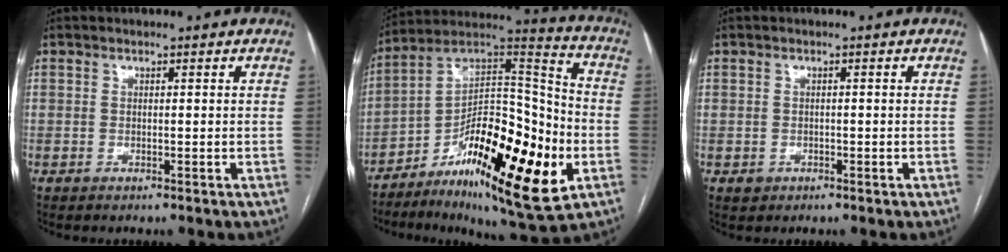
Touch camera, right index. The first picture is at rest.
{"total": 24.7, "force": [-8.9, 6.7, 22.1], "torque": [-0.345, 0.000, -0.133]}
{"total": 1.5, "force": [-0.5, 1.4, 0.1], "torque": [-0.001, 0.005, -0.004]}